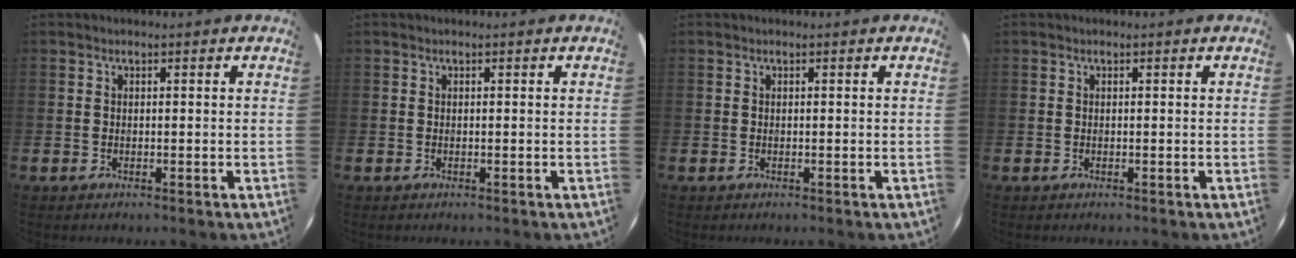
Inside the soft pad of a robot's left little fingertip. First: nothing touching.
{"total": 0.0}
{"total": 0.0}
{"total": 0.0}